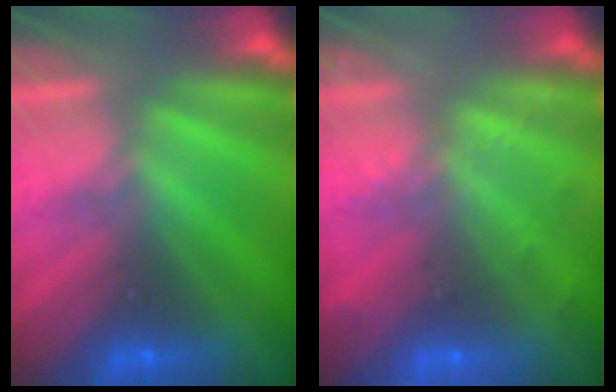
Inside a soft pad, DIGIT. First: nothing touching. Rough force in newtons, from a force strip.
{"total": 2.1}